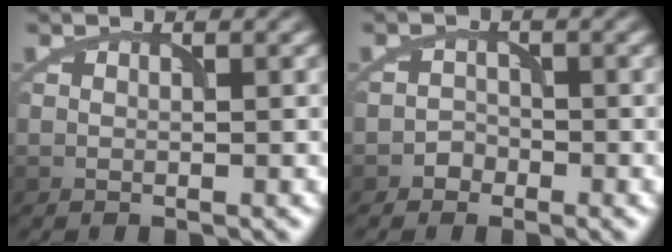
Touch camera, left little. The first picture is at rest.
{"total": 1.2, "force": [-0.8, 0.9, 0.0], "torque": [0.007, 0.007, -0.015]}